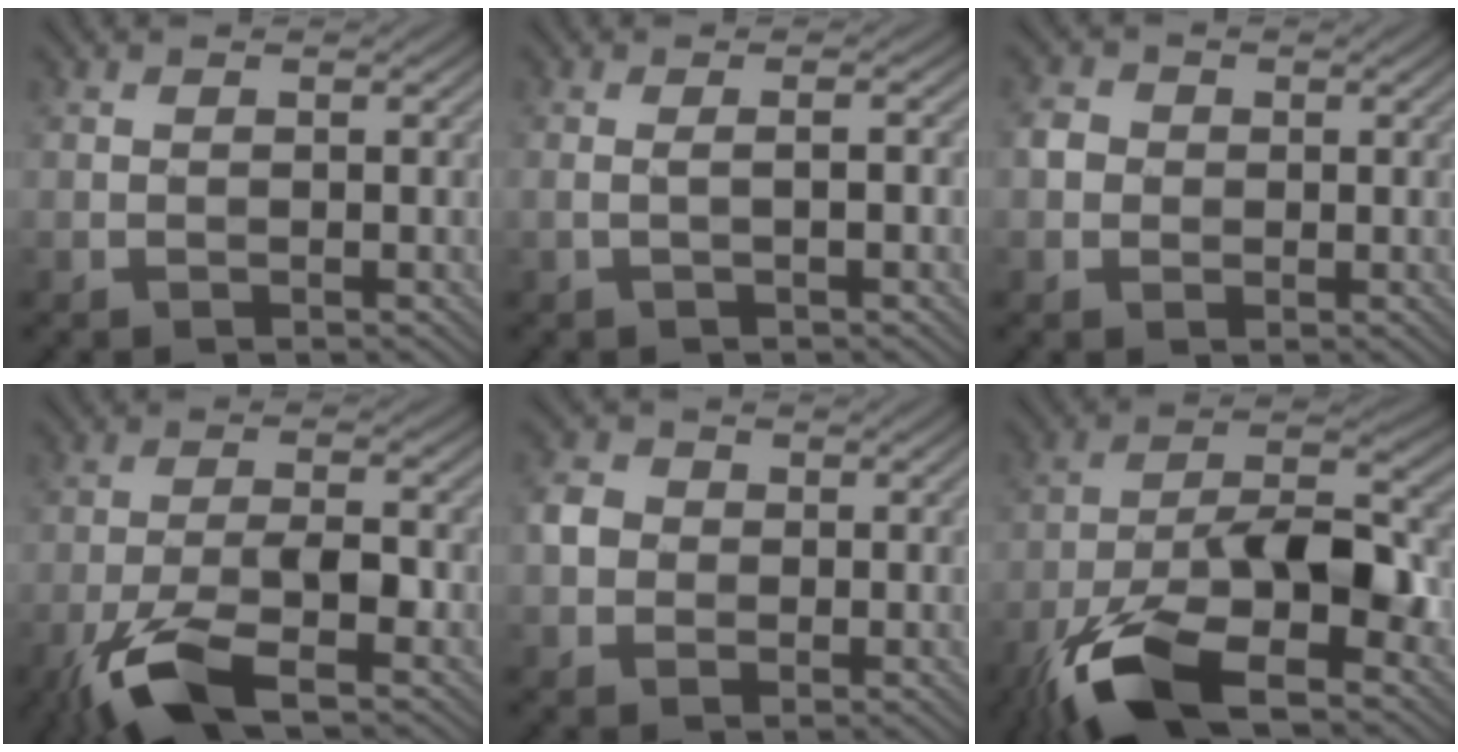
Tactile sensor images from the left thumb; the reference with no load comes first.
{"total": 1.7, "force": [-0.2, 0.2, 1.7], "torque": [-0.026, 0.006, -0.010]}
{"total": 2.0, "force": [0.0, 1.9, 0.5], "torque": [-0.012, 0.001, -0.004]}
{"total": 9.7, "force": [-5.6, 2.8, 7.5], "torque": [-0.147, -0.008, -0.113]}
{"total": 2.8, "force": [0.0, 2.6, 0.9], "torque": [-0.023, 0.004, -0.005]}
{"total": 15.7, "force": [-8.5, 6.1, 11.7], "torque": [-0.223, -0.016, -0.165]}